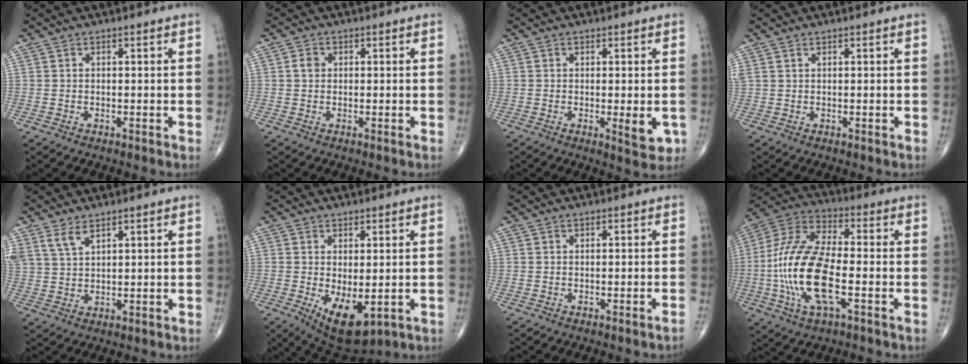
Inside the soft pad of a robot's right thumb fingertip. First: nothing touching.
{"total": 1.8, "force": [0.3, 1.7, 0.7], "torque": [-0.007, 0.005, 0.003]}
{"total": 4.3, "force": [-0.9, 1.7, 3.9], "torque": [-0.043, -0.008, -0.009]}
{"total": 0.9, "force": [0.7, 0.4, 0.5], "torque": [-0.012, 0.013, 0.019]}
{"total": 3.9, "force": [2.8, 1.4, 2.3], "torque": [-0.049, -0.010, 0.065]}
{"total": 8.8, "force": [-1.9, 4.4, 7.4], "torque": [-0.109, -0.016, -0.011]}
{"total": 0.9, "force": [-0.7, -0.1, 0.4], "torque": [-0.014, 0.014, -0.007]}
{"total": 18.3, "force": [-3.8, 7.7, 16.2], "torque": [-0.344, 0.023, -0.073]}